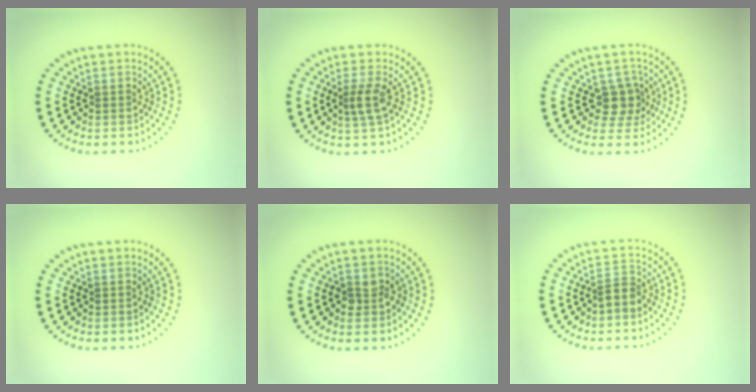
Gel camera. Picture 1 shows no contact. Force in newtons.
{"total": 2.1, "press": 1.8, "slide": 1.0}
{"total": 2.7, "press": 2.2, "slide": 1.5}
{"total": 0.0}
{"total": 1.4, "press": 1.3, "slide": 0.4}
{"total": 1.8, "press": 1.3, "slide": 1.2}